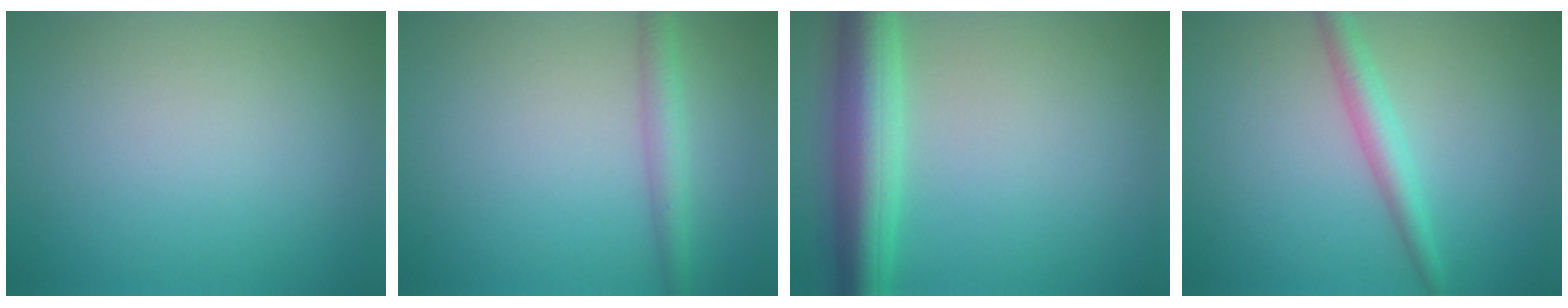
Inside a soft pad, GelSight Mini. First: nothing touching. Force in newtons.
{"total": 2.5, "press": 2.5, "slide": 0.1}
{"total": 6.6, "press": 6.6, "slide": 0.4}
{"total": 2.7, "press": 2.7, "slide": 0.1}